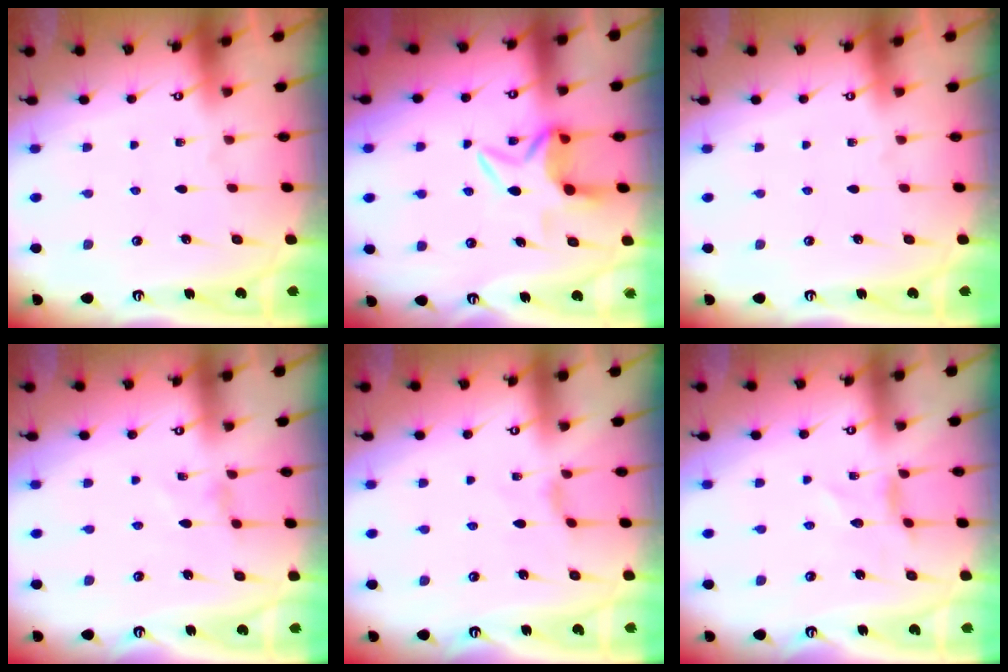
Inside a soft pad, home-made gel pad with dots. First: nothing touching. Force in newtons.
{"total": 7.1, "press": 7.0, "slide": 1.0}
{"total": 0.0}
{"total": 0.0}
{"total": 1.1, "press": 1.1, "slide": 0.4}
{"total": 1.7, "press": 1.7, "slide": 0.1}